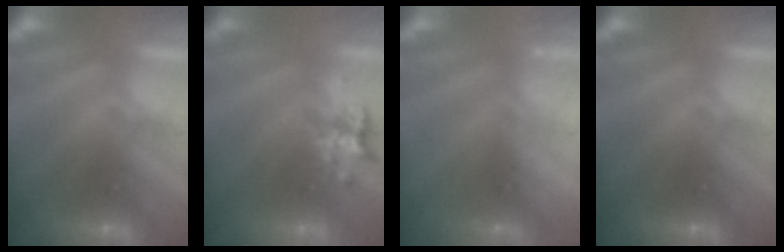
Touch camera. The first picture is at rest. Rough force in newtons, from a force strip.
{"total": 2.3}
{"total": 2.2}
{"total": 0.0}